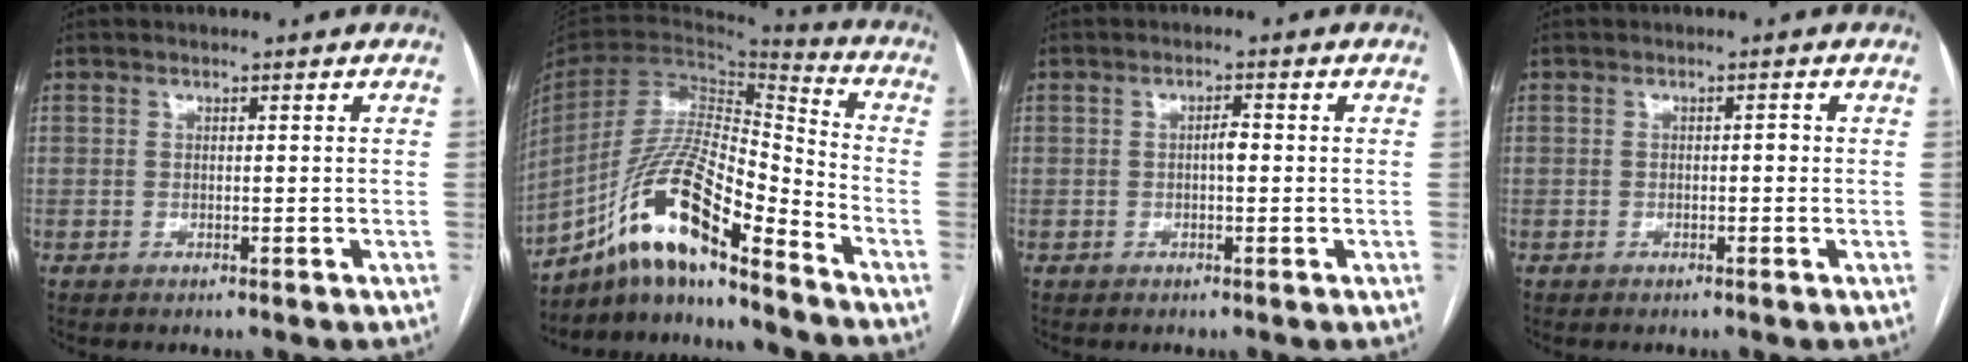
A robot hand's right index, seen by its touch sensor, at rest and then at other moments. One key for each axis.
{"total": 16.3, "fx": -11.6, "fy": 2.1, "fz": 11.2, "tx": -0.215, "ty": 0.011, "tz": -0.208}
{"total": 1.6, "fx": -0.2, "fy": 0.5, "fz": 1.5, "tx": -0.024, "ty": 0.005, "tz": -0.004}
{"total": 0.9, "fx": -0.1, "fy": 0.4, "fz": 0.8, "tx": -0.008, "ty": 0.004, "tz": -0.003}